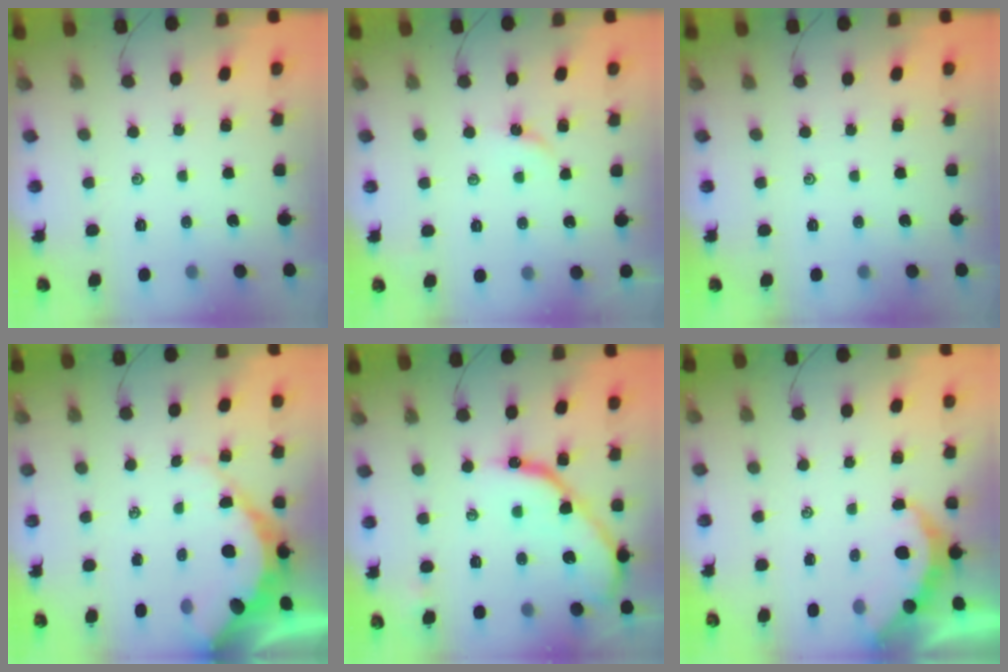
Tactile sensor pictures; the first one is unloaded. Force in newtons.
{"total": 4.2, "press": 4.2, "slide": 0.6}
{"total": 0.0}
{"total": 12.2, "press": 12.1, "slide": 1.6}
{"total": 12.2, "press": 12.1, "slide": 1.4}
{"total": 4.4, "press": 4.4, "slide": 0.3}